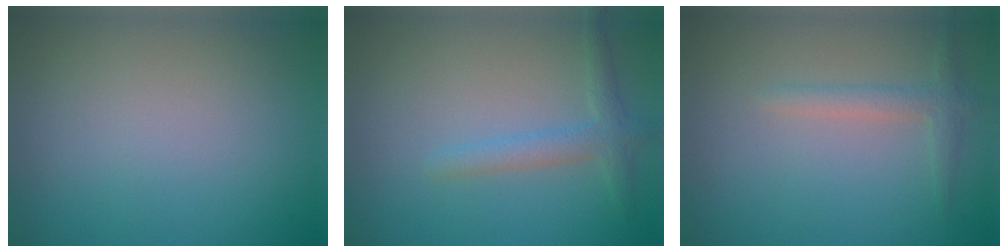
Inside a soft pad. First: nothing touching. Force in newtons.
{"total": 2.3, "press": 2.3, "slide": 0.2}
{"total": 1.8, "press": 1.7, "slide": 0.1}